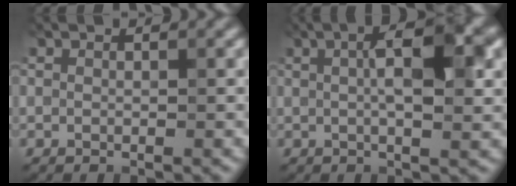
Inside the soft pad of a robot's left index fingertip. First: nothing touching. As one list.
[{"total": 5.6, "force": [1.1, 1.7, 5.3], "torque": [-0.088, 0.012, 0.014]}]